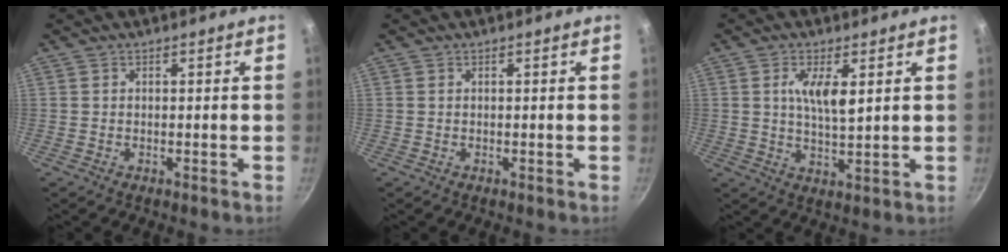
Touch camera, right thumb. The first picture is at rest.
{"total": 0.0}
{"total": 6.5, "force": [1.9, 2.3, 5.8], "torque": [-0.105, -0.012, 0.037]}